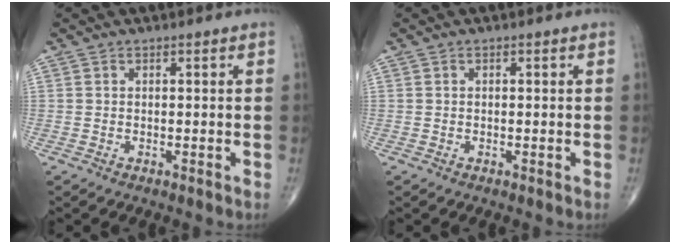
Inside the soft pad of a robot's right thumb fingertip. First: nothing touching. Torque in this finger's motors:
{"motor_torque": [-0.65, 0.34, 0.08, 0.06, -0.04]}